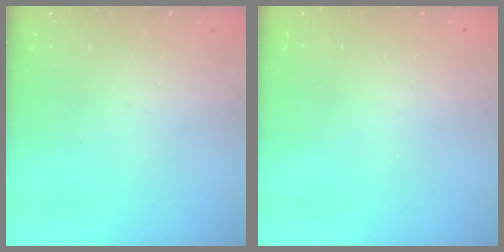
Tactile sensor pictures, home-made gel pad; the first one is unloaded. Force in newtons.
{"total": 0.0}